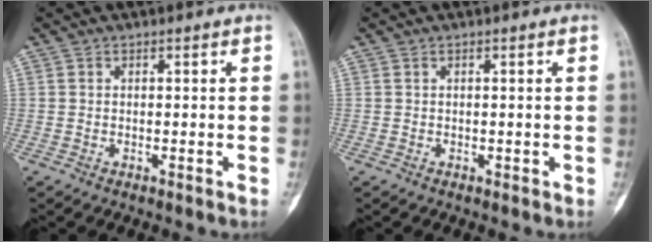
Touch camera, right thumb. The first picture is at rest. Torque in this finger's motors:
{"motor_torque": [-0.08, 0.15, 0.12, 0.11, -0.03]}